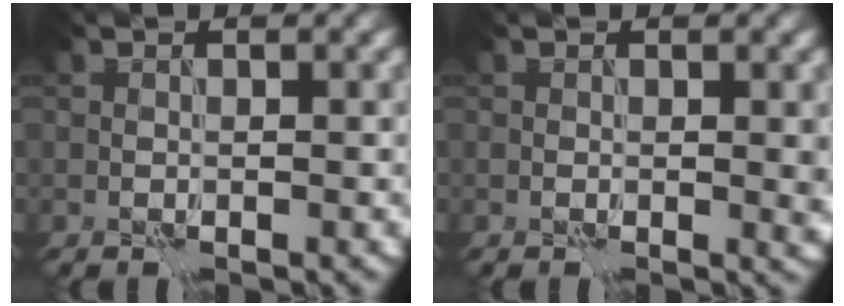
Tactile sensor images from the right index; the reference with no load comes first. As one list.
[{"total": 1.5, "force": [-0.1, 0.5, 1.4], "torque": [-0.016, -0.005, -0.001]}]